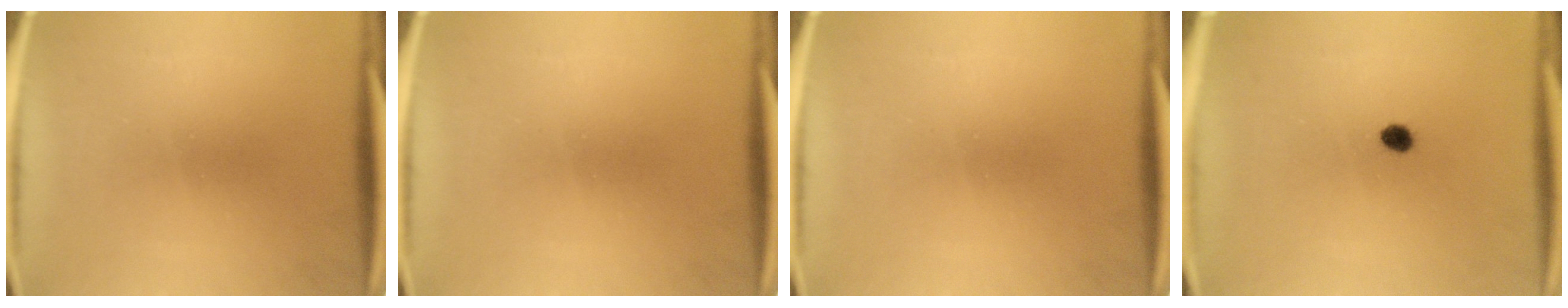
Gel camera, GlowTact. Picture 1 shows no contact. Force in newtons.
{"total": 0.0}
{"total": 0.0}
{"total": 2.1}